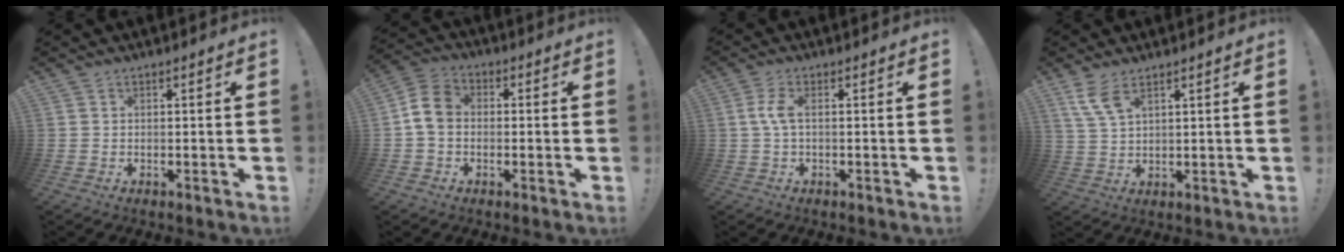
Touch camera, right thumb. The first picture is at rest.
{"total": 8.0, "force": [0.0, 6.2, 5.1], "torque": [-0.088, 0.018, 0.004]}
{"total": 4.2, "force": [0.1, 1.3, 4.0], "torque": [-0.084, 0.006, 0.001]}
{"total": 6.3, "force": [4.0, 2.1, 4.4], "torque": [-0.087, -0.017, 0.077]}